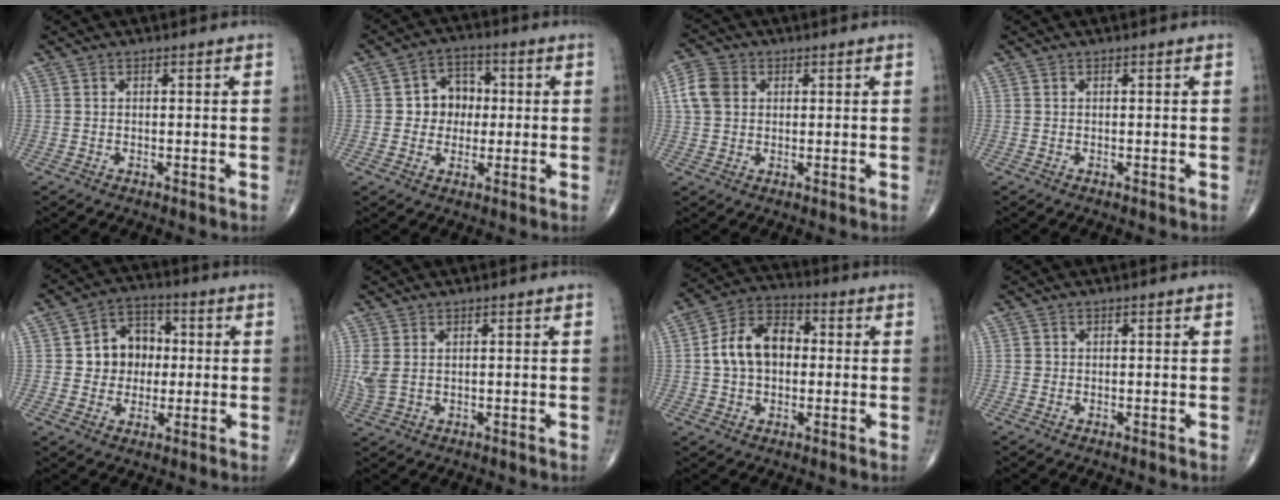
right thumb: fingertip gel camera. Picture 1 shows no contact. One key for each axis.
{"total": 7.3, "fx": 0.3, "fy": 6.3, "fz": 3.7, "tx": -0.012, "ty": 0.016, "tz": -0.005}
{"total": 6.1, "fx": 1.3, "fy": 4.8, "fz": 3.5, "tx": -0.065, "ty": 0.008, "tz": 0.020}
{"total": 0.0}
{"total": 9.4, "fx": 0.5, "fy": 8.0, "fz": 5.0, "tx": -0.033, "ty": 0.017, "tz": 0.001}
{"total": 3.3, "fx": 0.8, "fy": 1.9, "fz": 2.5, "tx": -0.075, "ty": 0.004, "tz": 0.022}
{"total": 11.8, "fx": 0.6, "fy": 8.2, "fz": 8.5, "tx": -0.135, "ty": 0.029, "tz": 0.003}
{"total": 0.5, "fx": 0.0, "fy": 0.5, "fz": 0.0, "tx": 0.003, "ty": 0.003, "tz": -0.001}